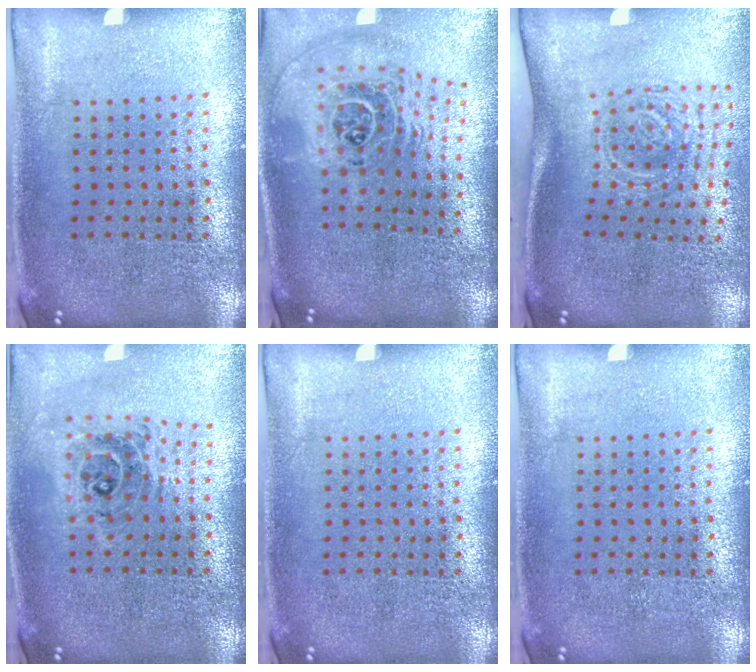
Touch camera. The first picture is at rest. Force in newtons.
{"total": 2.5, "press": 1.8, "slide": 1.8}
{"total": 1.8, "press": 1.2, "slide": 1.4}
{"total": 0.8, "press": 0.8, "slide": 0.2}
{"total": 0.0}
{"total": 0.0}